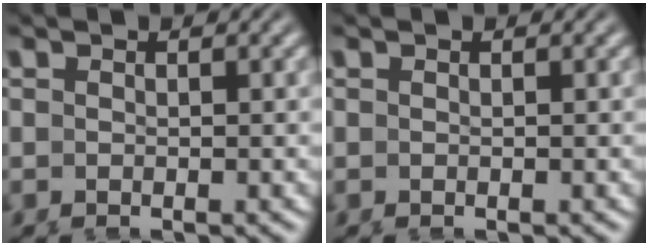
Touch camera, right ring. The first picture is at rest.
{"total": 0.0}